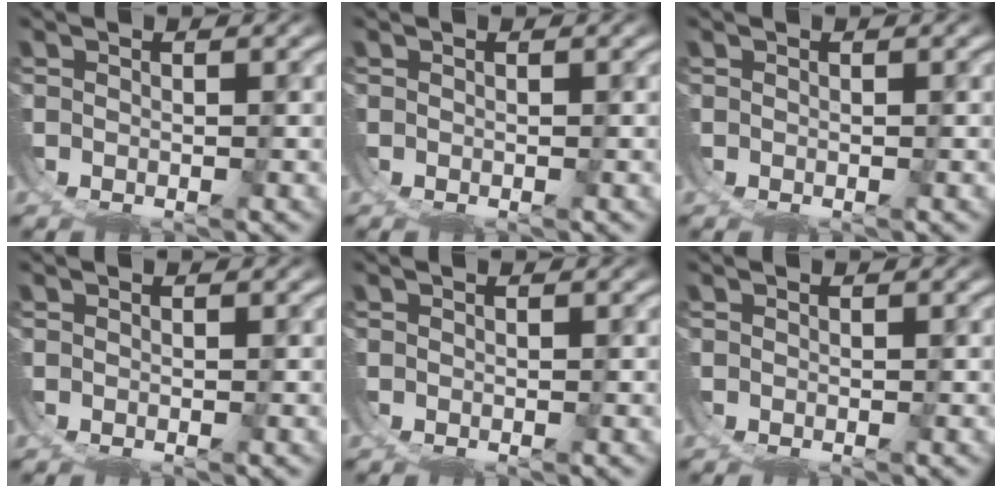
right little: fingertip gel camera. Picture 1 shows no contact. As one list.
[{"total": 0.0}, {"total": 0.0}, {"total": 0.0}, {"total": 0.0}, {"total": 0.0}]